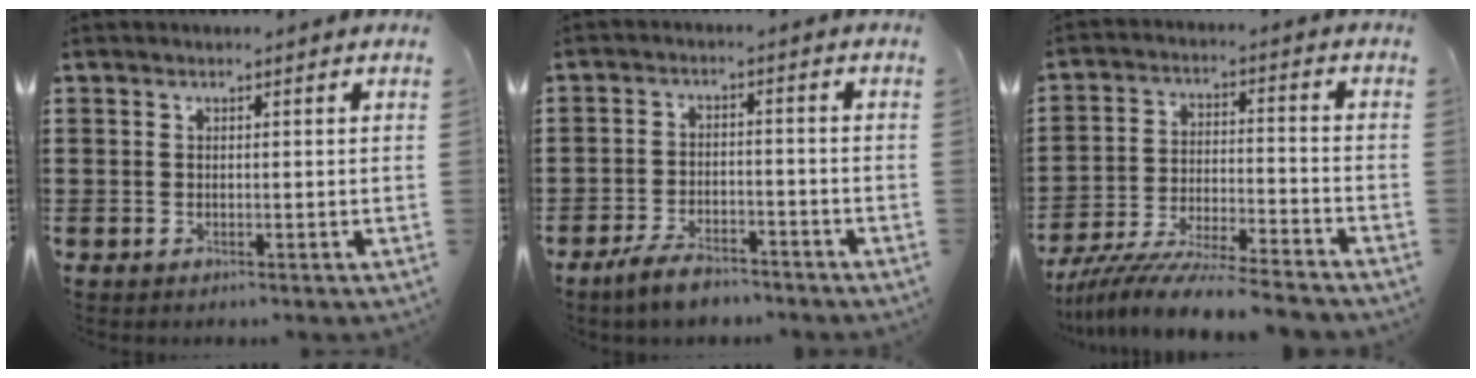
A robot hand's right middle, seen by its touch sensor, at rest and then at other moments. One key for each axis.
{"total": 4.6, "fx": -4.1, "fy": 1.2, "fz": 1.9, "tx": -0.045, "ty": 0.004, "tz": -0.082}
{"total": 8.8, "fx": -8.4, "fy": 0.0, "fz": 2.8, "tx": -0.047, "ty": 0.008, "tz": -0.162}